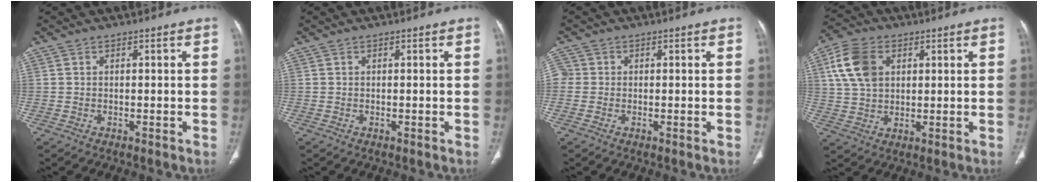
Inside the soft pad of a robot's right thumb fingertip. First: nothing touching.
{"total": 0.0}
{"total": 2.2, "force": [0.0, 2.0, 0.9], "torque": [-0.012, 0.006, -0.005]}
{"total": 10.3, "force": [3.2, 7.1, 6.7], "torque": [-0.124, 0.004, 0.063]}